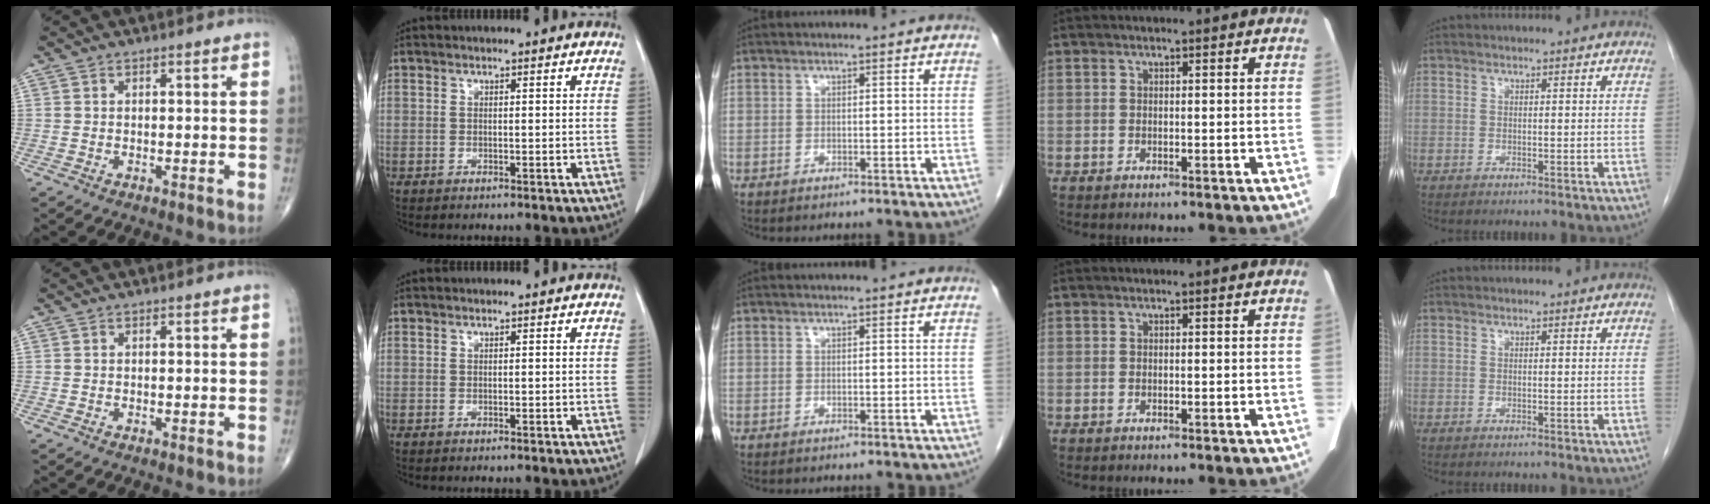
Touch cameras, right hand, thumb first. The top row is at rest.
{}